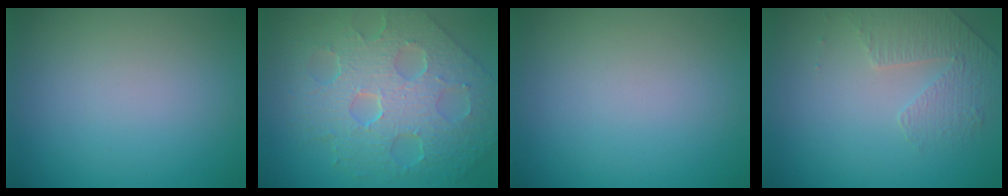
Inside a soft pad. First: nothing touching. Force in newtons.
{"total": 8.7, "press": 6.2, "slide": 6.2}
{"total": 0.0}
{"total": 1.8, "press": 1.4, "slide": 1.0}